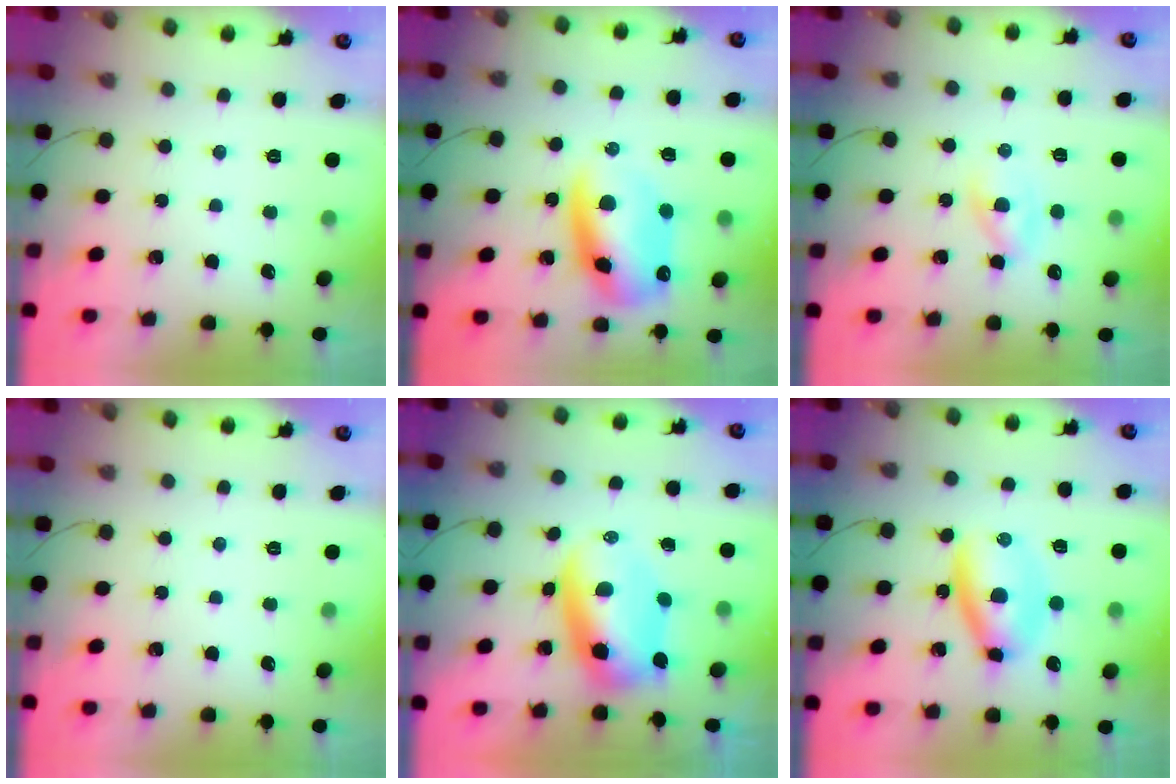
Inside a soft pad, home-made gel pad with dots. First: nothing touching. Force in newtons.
{"total": 14.1, "press": 13.7, "slide": 3.3}
{"total": 3.6, "press": 3.5, "slide": 0.9}
{"total": 0.0}
{"total": 8.6, "press": 8.2, "slide": 2.5}
{"total": 6.6, "press": 6.5, "slide": 1.2}